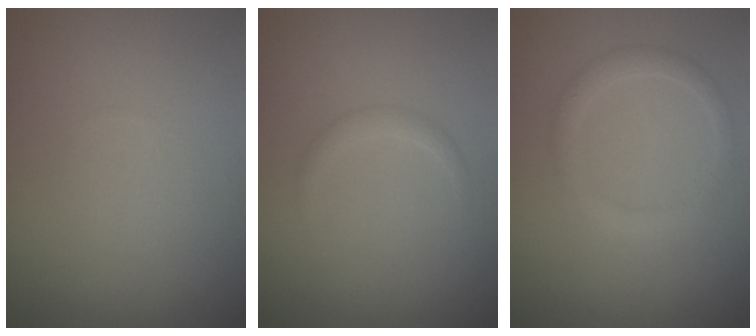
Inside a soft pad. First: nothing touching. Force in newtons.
{"total": 0.5, "press": 0.5, "slide": 0.1}
{"total": 1.6, "press": 1.6, "slide": 0.1}